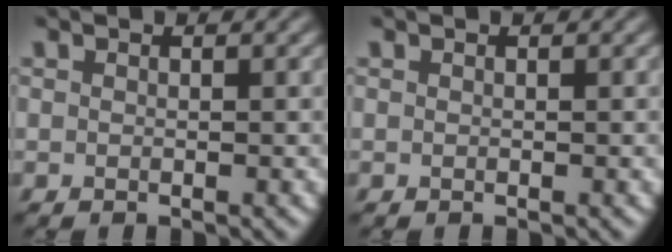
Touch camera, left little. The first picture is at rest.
{"total": 0.0}